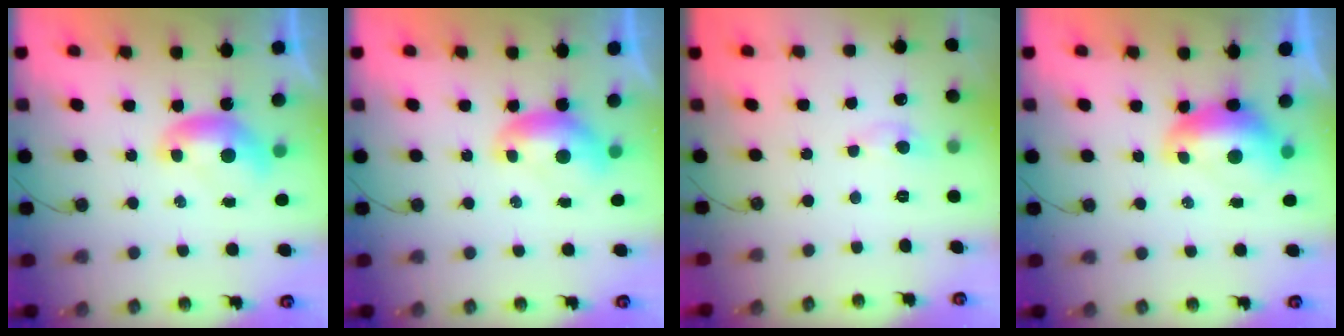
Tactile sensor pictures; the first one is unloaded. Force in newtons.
{"total": 0.6, "press": 0.6, "slide": 0.2}
{"total": 1.3, "press": 1.3, "slide": 0.3}
{"total": 1.9, "press": 1.8, "slide": 0.7}